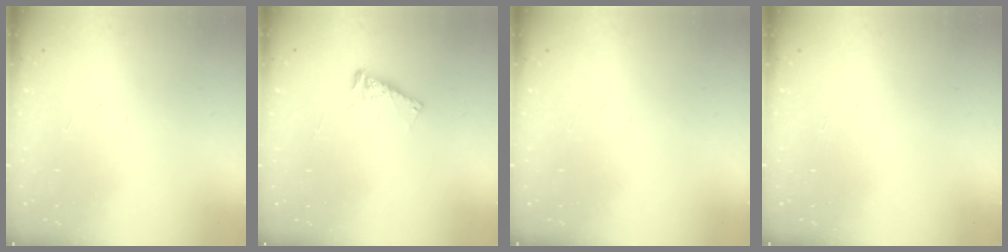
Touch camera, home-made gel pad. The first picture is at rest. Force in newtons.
{"total": 5.1, "press": 5.0, "slide": 0.6}
{"total": 0.0}
{"total": 0.0}